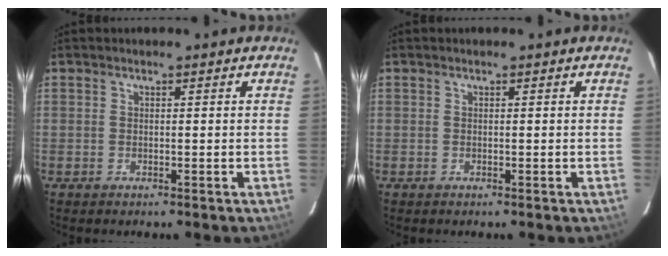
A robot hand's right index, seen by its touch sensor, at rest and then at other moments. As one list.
[{"total": 0.0}]